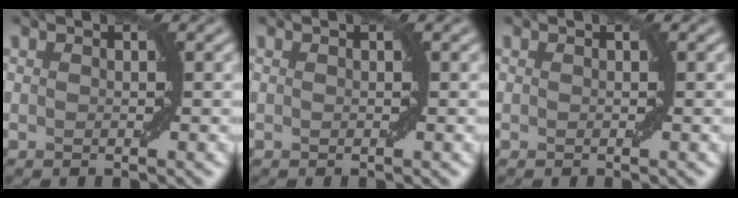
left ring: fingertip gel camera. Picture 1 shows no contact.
{"total": 0.0}
{"total": 0.0}